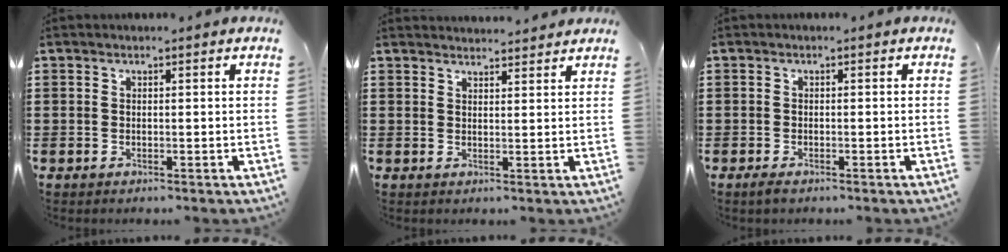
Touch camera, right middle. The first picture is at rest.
{"total": 2.2, "force": [2.2, -0.1, -0.2], "torque": [-0.002, -0.002, 0.043]}
{"total": 0.7, "force": [-0.5, 0.2, 0.4], "torque": [-0.010, -0.007, -0.009]}